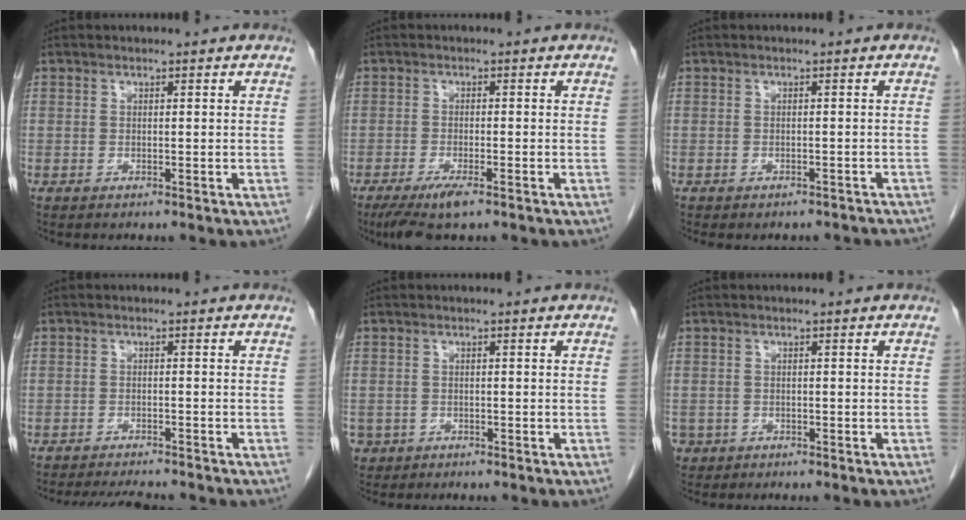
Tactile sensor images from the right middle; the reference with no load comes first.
{"total": 5.2, "force": [-3.4, 0.9, 3.8], "torque": [-0.072, -0.014, -0.058]}
{"total": 6.0, "force": [-5.4, 2.2, 1.7], "torque": [-0.019, 0.003, -0.055]}
{"total": 6.8, "force": [-6.3, 0.8, 2.4], "torque": [-0.035, -0.014, -0.090]}
{"total": 2.7, "force": [-1.4, 2.2, 0.2], "torque": [-0.005, 0.004, -0.023]}
{"total": 2.4, "force": [-1.3, 2.0, 0.2], "torque": [-0.005, 0.004, -0.022]}